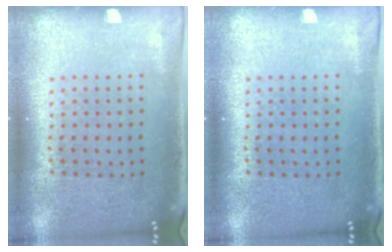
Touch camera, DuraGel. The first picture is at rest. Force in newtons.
{"total": 0.0}